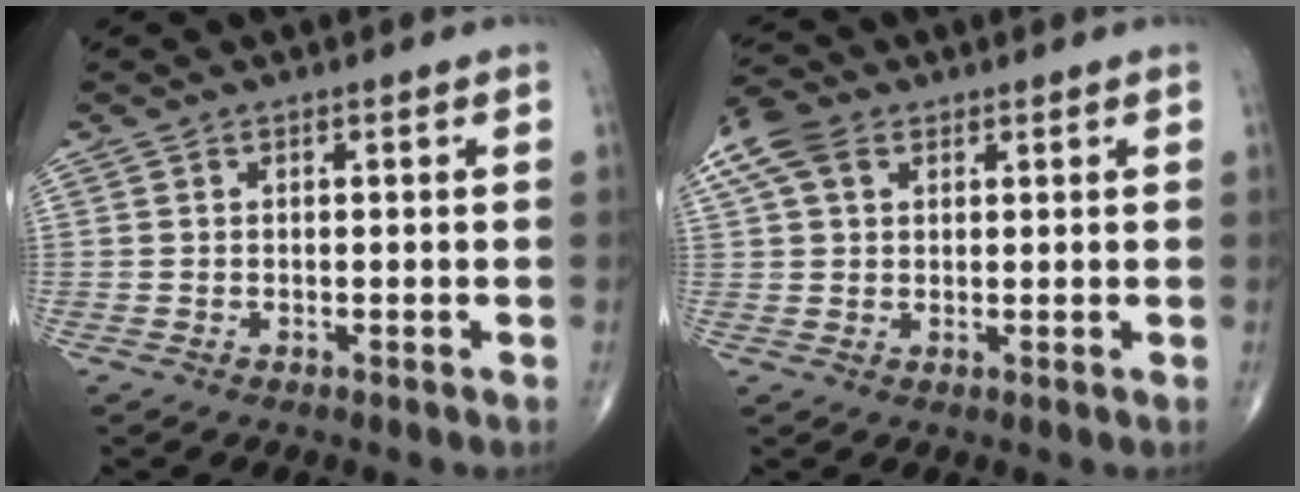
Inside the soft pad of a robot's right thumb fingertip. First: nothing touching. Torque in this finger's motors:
{"motor_torque": [-0.56, 0.70, 0.07, -0.02, 0.06]}